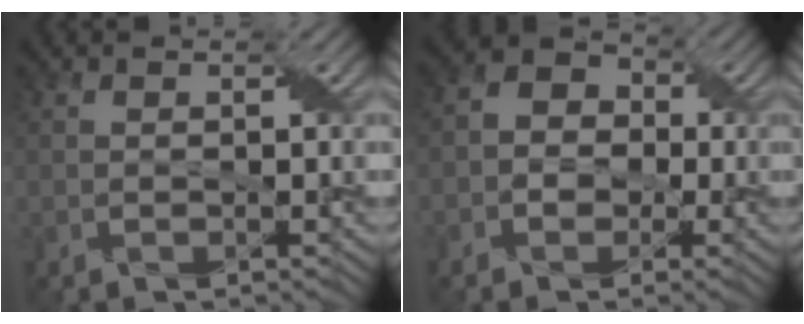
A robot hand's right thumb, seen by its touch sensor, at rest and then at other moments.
{"total": 4.9, "force": [-0.8, 4.3, 2.2], "torque": [-0.040, 0.009, -0.029]}